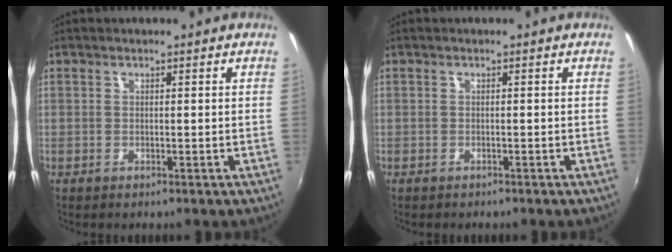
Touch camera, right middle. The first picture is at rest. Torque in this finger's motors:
{"motor_torque": [-0.14, 0.03, 0.02, 0.00]}